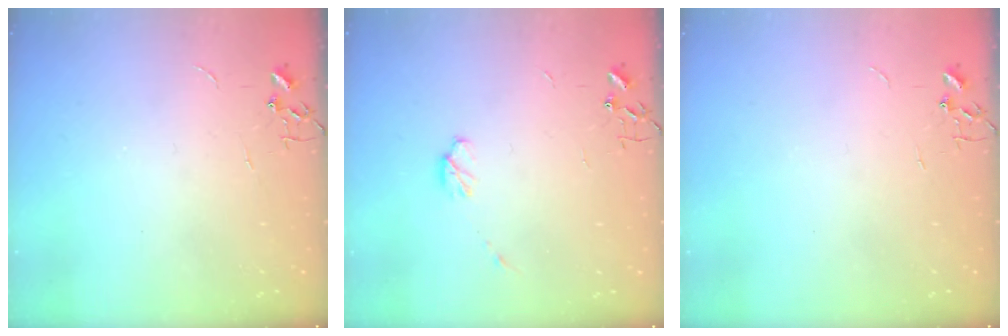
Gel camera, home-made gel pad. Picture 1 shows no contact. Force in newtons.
{"total": 4.9, "press": 4.8, "slide": 1.0}
{"total": 0.0}